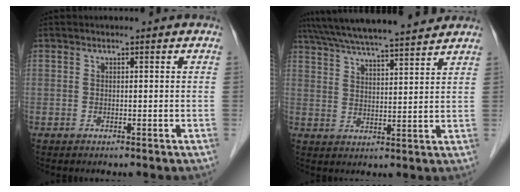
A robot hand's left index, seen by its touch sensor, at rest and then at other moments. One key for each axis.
{"total": 17.2, "fx": 15.3, "fy": 1.1, "fz": 7.9, "tx": -0.140, "ty": 0.034, "tz": 0.233}